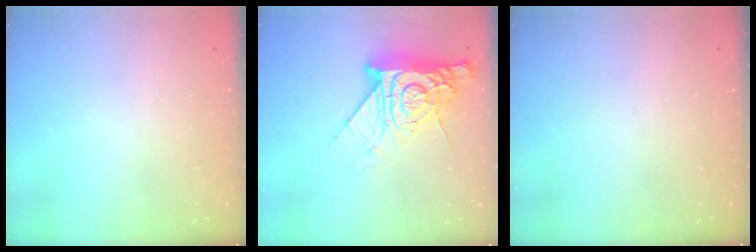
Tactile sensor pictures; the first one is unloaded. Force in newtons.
{"total": 14.3, "press": 14.2, "slide": 1.3}
{"total": 0.0}